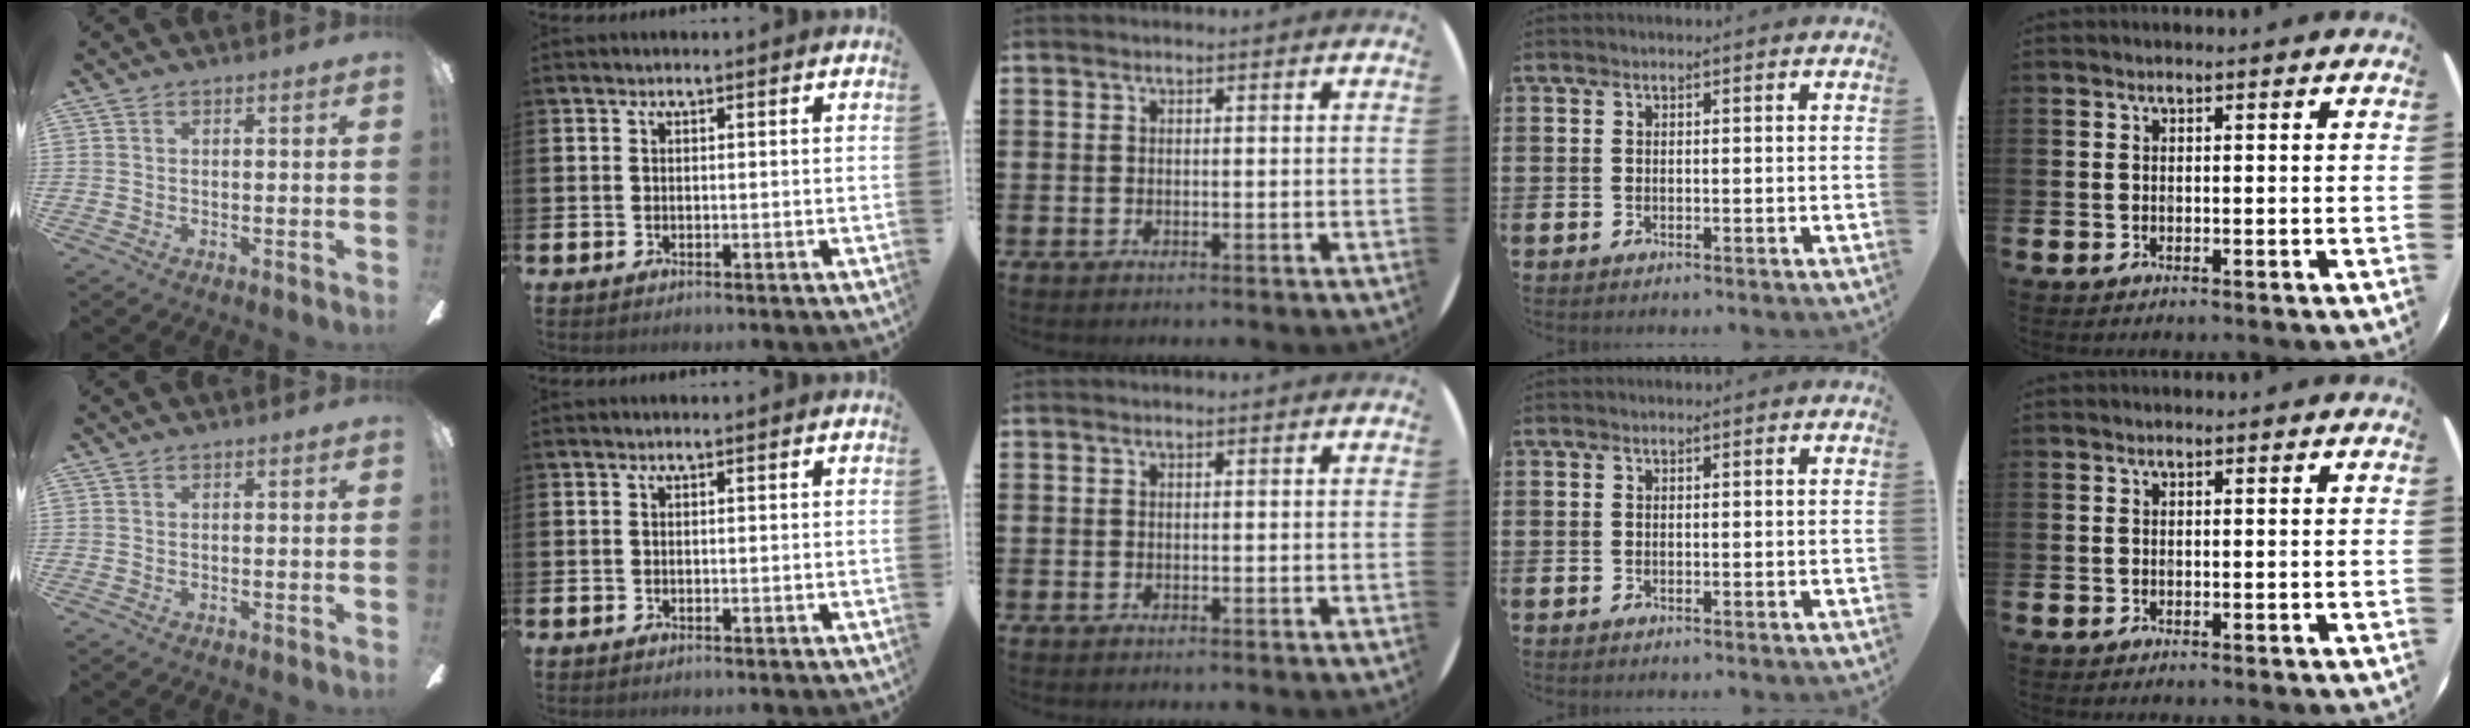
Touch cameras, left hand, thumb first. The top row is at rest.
{}